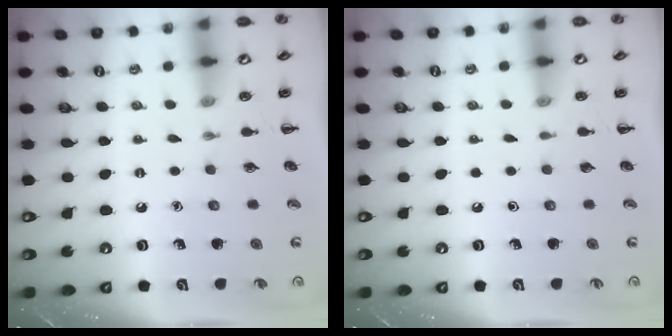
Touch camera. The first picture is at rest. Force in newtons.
{"total": 0.0}